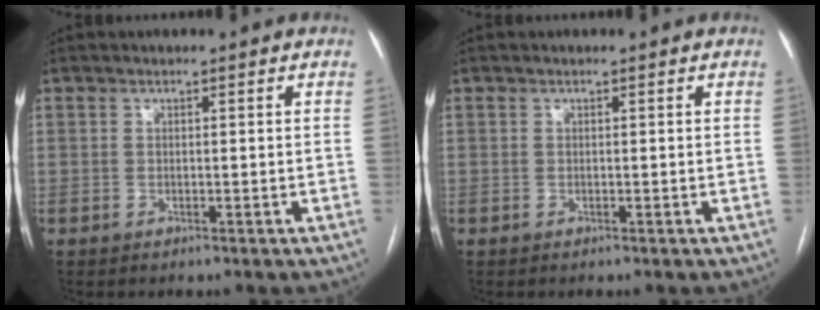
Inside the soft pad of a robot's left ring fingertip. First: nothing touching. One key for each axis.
{"total": 0.0}